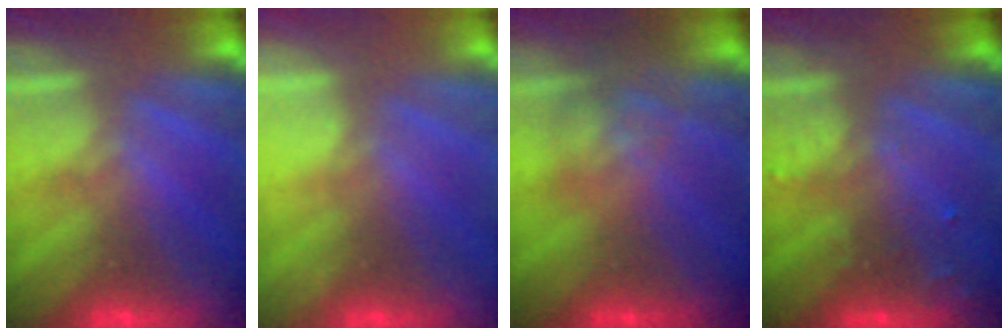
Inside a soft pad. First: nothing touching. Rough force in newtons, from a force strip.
{"total": 2.2}
{"total": 2.5}
{"total": 3.0}